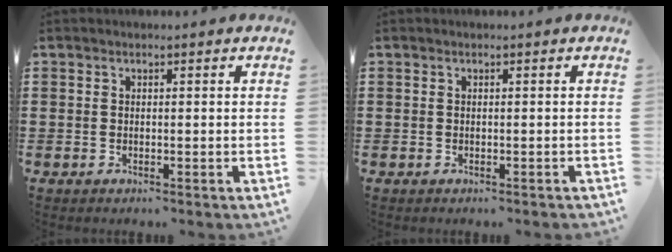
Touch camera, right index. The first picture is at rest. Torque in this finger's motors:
{"motor_torque": [-0.29, 0.15, -0.02, -0.02]}